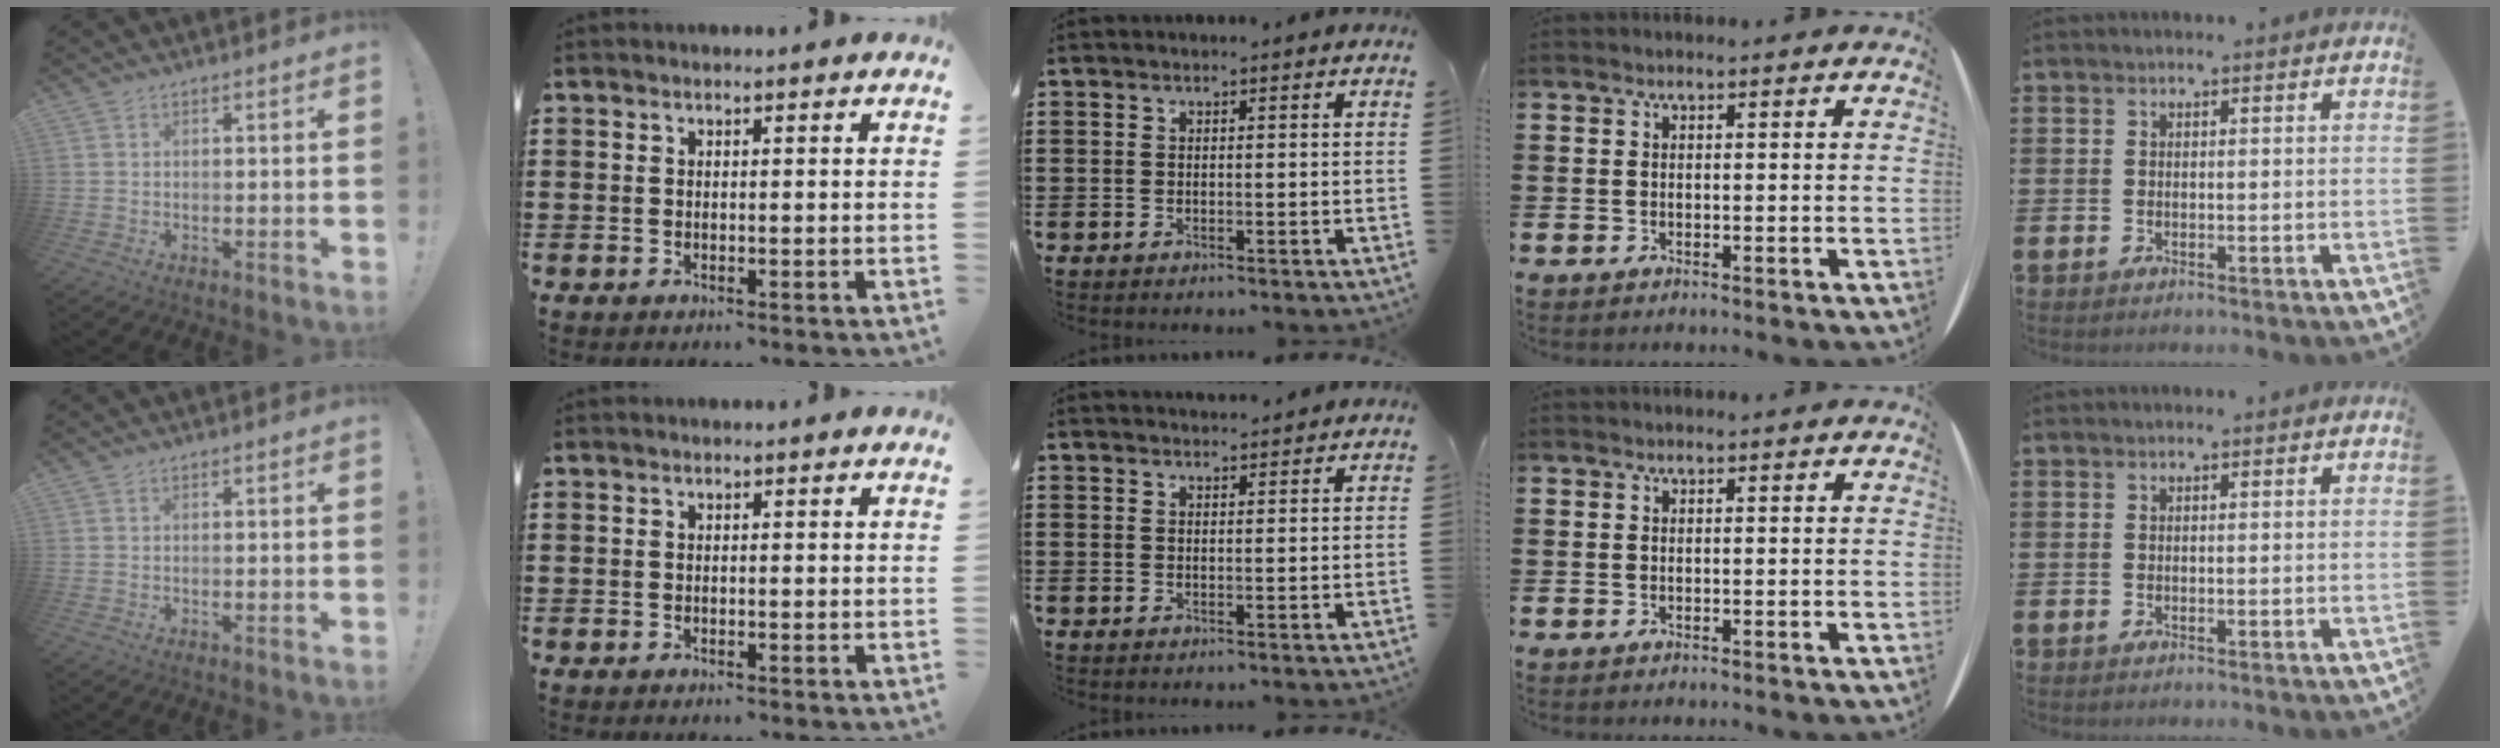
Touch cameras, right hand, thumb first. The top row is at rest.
{"middle": {"total": 1.4, "force": [1.3, 0.3, 0.0], "torque": [-0.004, 0.000, 0.026]}}